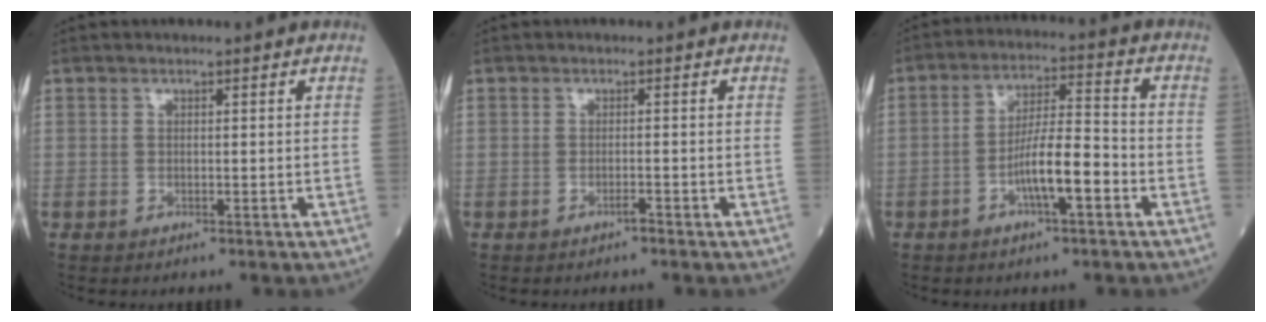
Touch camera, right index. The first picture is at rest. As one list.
[{"total": 0.7, "force": [-0.6, 0.0, 0.4], "torque": [-0.008, -0.001, -0.012]}, {"total": 8.2, "force": [-3.1, 1.3, 7.5], "torque": [-0.139, 0.009, -0.056]}]